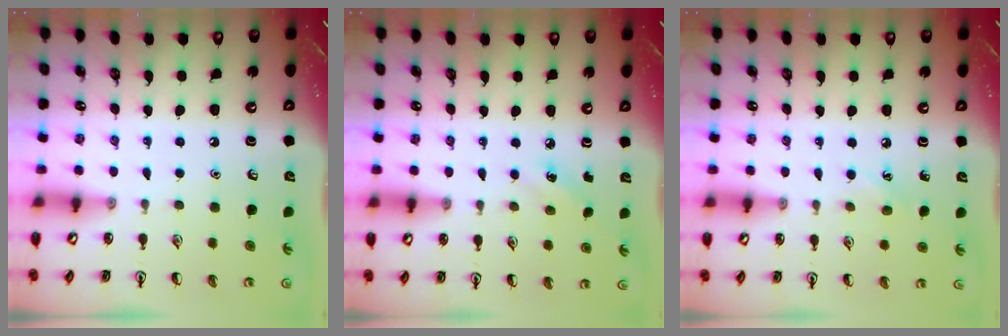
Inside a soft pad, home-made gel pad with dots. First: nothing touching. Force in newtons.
{"total": 1.9, "press": 1.7, "slide": 0.7}
{"total": 4.7, "press": 4.5, "slide": 1.4}